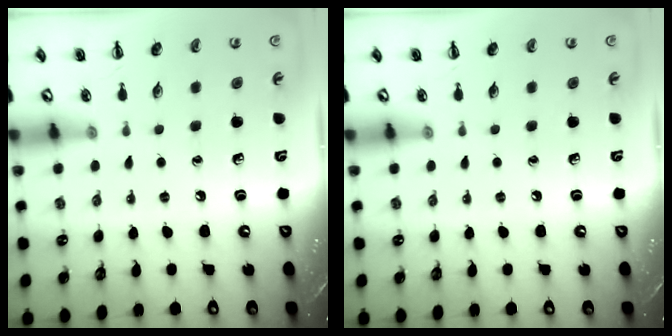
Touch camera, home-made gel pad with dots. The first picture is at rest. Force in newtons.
{"total": 0.0}